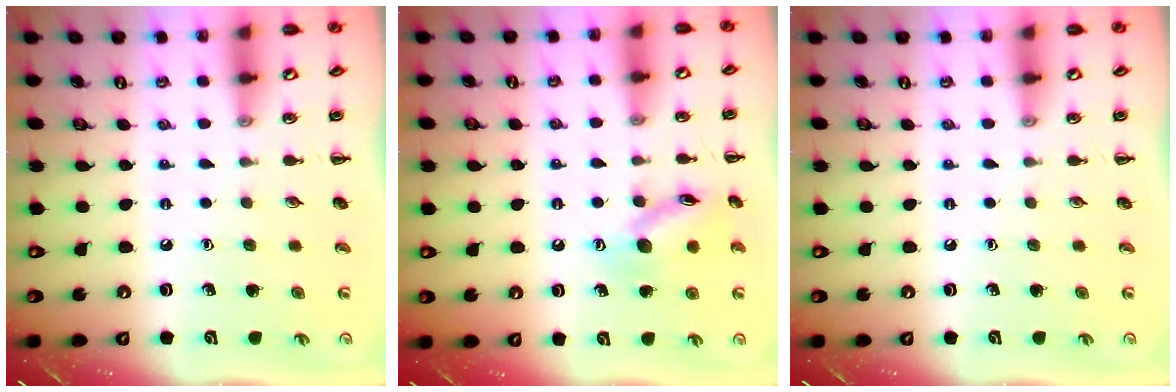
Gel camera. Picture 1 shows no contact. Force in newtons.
{"total": 11.7, "press": 11.7, "slide": 0.6}
{"total": 0.0}